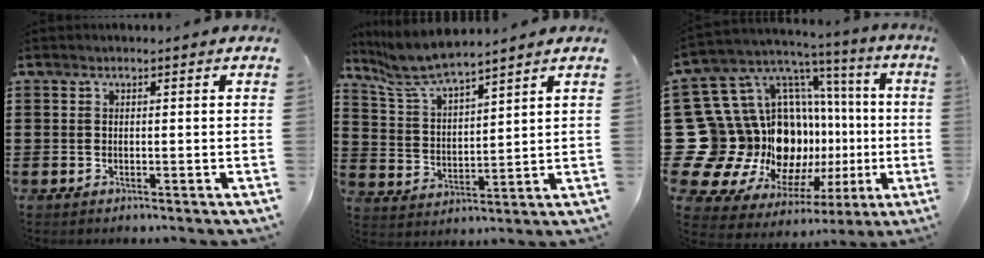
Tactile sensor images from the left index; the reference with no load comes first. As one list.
[{"total": 7.2, "force": [6.6, 1.0, 2.7], "torque": [-0.079, -0.026, 0.117]}, {"total": 21.8, "force": [-1.2, 18.4, 11.6], "torque": [-0.265, -0.068, 0.043]}]